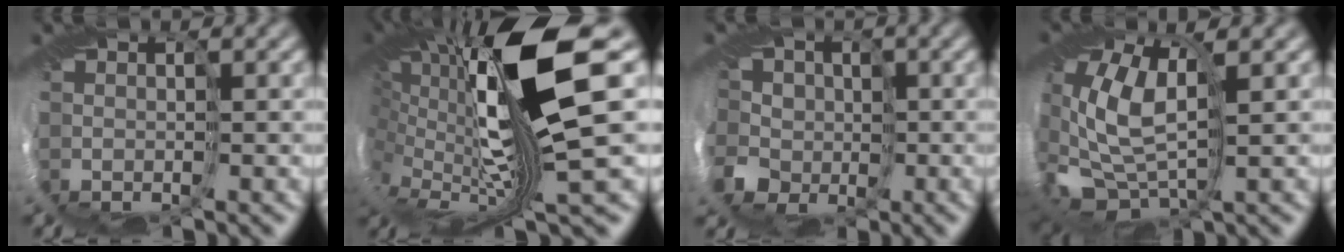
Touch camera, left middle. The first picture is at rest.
{"total": 13.8, "force": [3.3, 3.4, 13.0], "torque": [-0.240, -0.010, 0.063]}
{"total": 7.4, "force": [-0.4, 7.0, 2.3], "torque": [-0.075, 0.014, -0.056]}
{"total": 8.3, "force": [-0.3, 4.8, 6.7], "torque": [-0.176, -0.008, -0.011]}